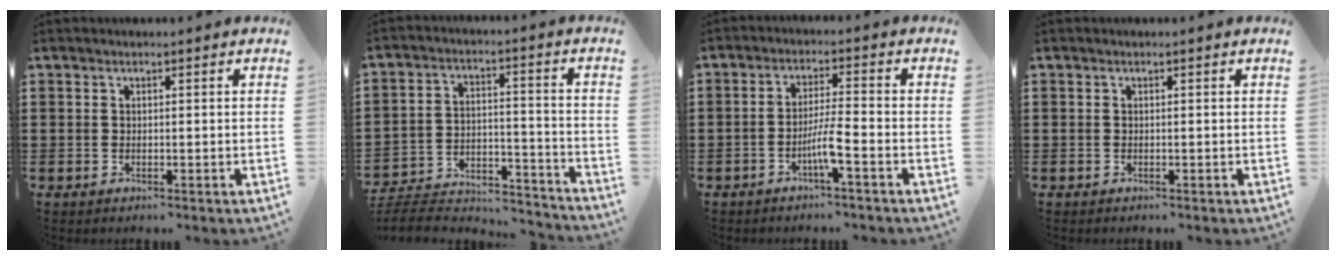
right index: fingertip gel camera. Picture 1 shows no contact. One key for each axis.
{"total": 5.7, "fx": -5.4, "fy": 1.1, "fz": 1.5, "tx": -0.028, "ty": 0.003, "tz": -0.109}
{"total": 4.8, "fx": -2.3, "fy": 0.1, "fz": 4.2, "tx": -0.088, "ty": -0.010, "tz": -0.045}
{"total": 0.0}